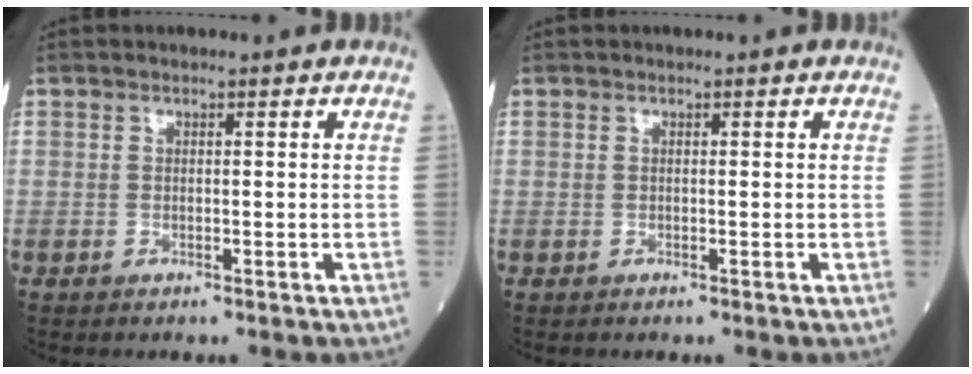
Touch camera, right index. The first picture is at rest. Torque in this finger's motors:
{"motor_torque": [0.07, 0.07, -0.02, -0.01]}